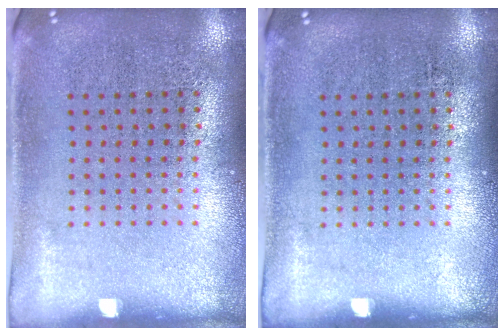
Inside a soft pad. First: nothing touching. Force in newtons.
{"total": 0.0}